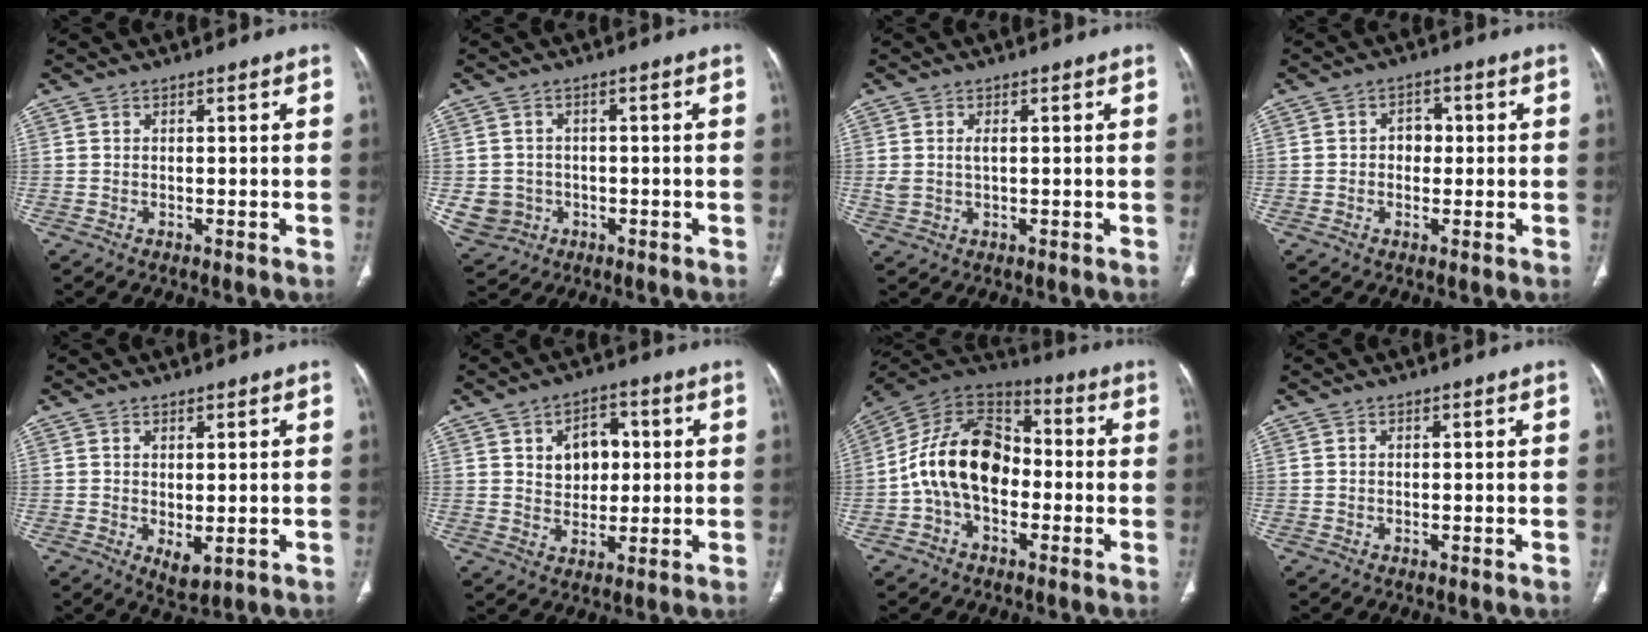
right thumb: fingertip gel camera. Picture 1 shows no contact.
{"total": 5.8, "force": [-1.1, 5.5, 1.5], "torque": [-0.021, 0.011, -0.010]}
{"total": 2.9, "force": [0.3, 1.6, 2.4], "torque": [-0.059, 0.003, 0.011]}
{"total": 3.3, "force": [0.0, 2.7, 2.0], "torque": [-0.010, 0.009, -0.006]}
{"total": 3.4, "force": [-0.4, 1.7, 2.9], "torque": [-0.044, -0.013, 0.008]}
{"total": 8.2, "force": [1.9, 6.0, 5.3], "torque": [-0.042, -0.001, 0.031]}
{"total": 16.6, "force": [-2.4, 11.1, 12.1], "torque": [-0.199, 0.047, -0.052]}
{"total": 0.0}